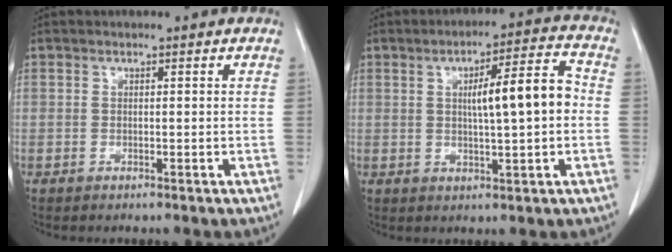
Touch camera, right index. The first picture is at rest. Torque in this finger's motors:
{"motor_torque": [0.94, 0.38, 0.52, 0.10]}